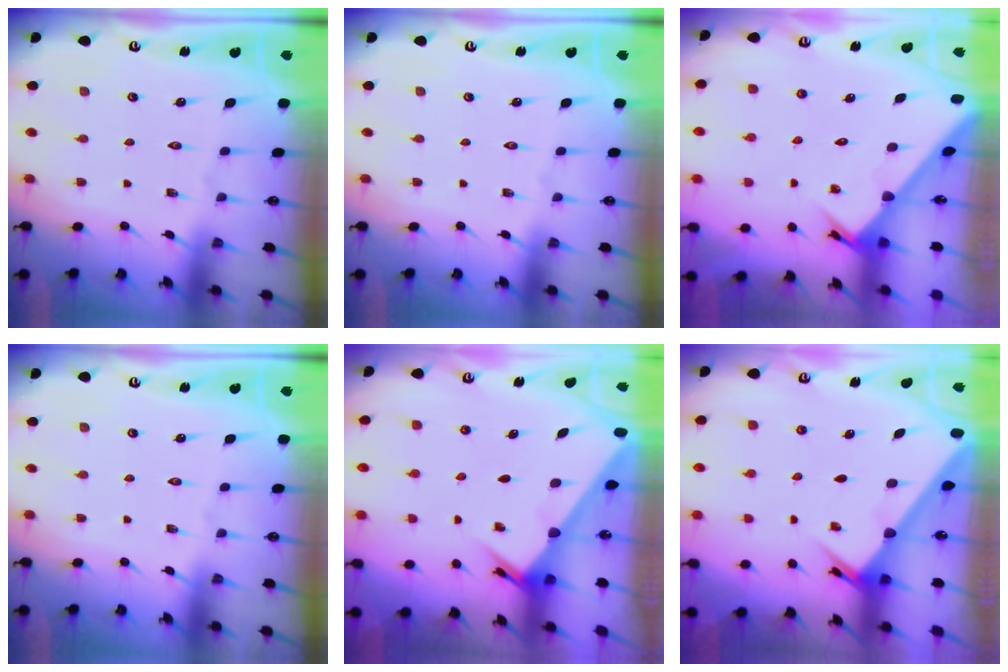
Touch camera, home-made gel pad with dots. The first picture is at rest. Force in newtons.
{"total": 0.0}
{"total": 2.7, "press": 2.7, "slide": 0.2}
{"total": 0.0}
{"total": 2.6, "press": 2.6, "slide": 0.2}
{"total": 2.4, "press": 2.4, "slide": 0.3}